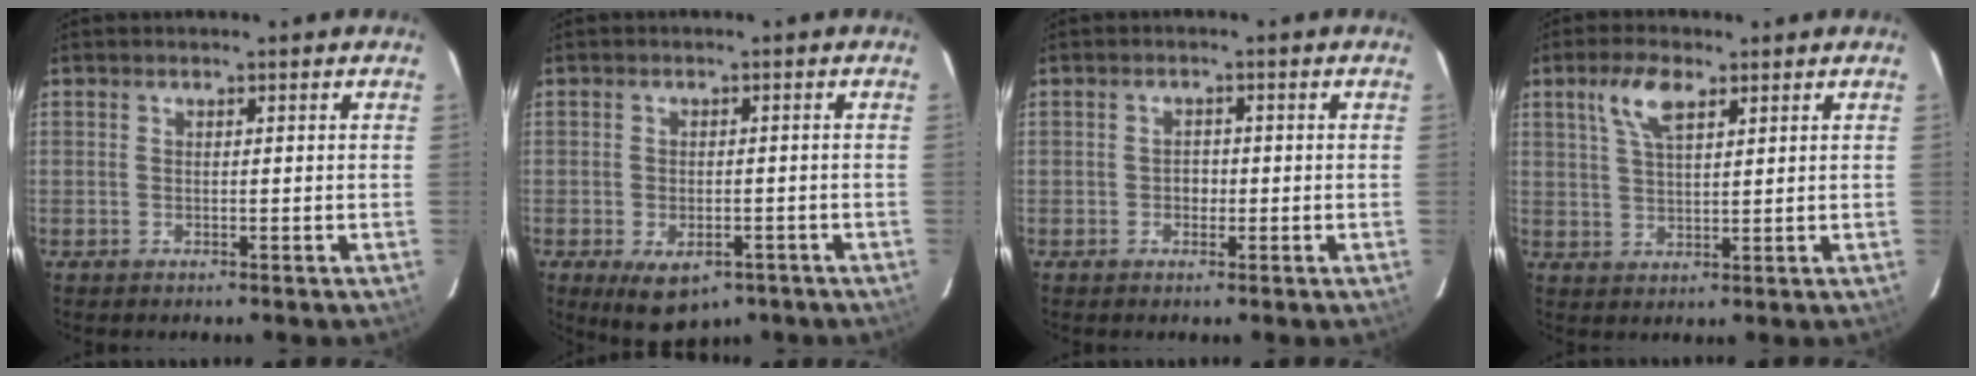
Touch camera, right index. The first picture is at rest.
{"total": 8.2, "force": [-4.5, 4.5, 5.1], "torque": [-0.091, -0.019, -0.059]}
{"total": 1.5, "force": [-0.5, 1.2, 0.6], "torque": [-0.011, 0.004, -0.008]}
{"total": 6.1, "force": [3.3, 2.1, 4.7], "torque": [-0.093, 0.011, 0.064]}